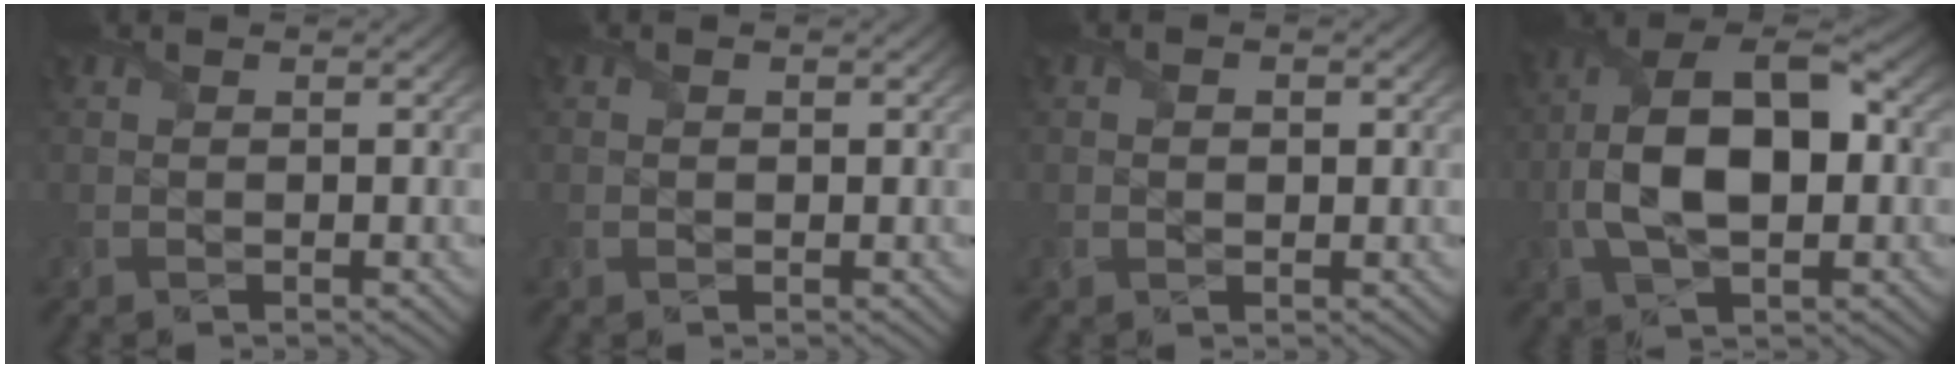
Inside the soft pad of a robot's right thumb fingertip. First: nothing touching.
{"total": 1.1, "force": [0.0, 0.9, 0.7], "torque": [-0.015, -0.004, 0.003]}
{"total": 1.7, "force": [0.1, 1.3, 1.2], "torque": [-0.026, -0.004, 0.005]}
{"total": 13.2, "force": [-0.7, 7.1, 11.2], "torque": [-0.223, 0.011, -0.018]}